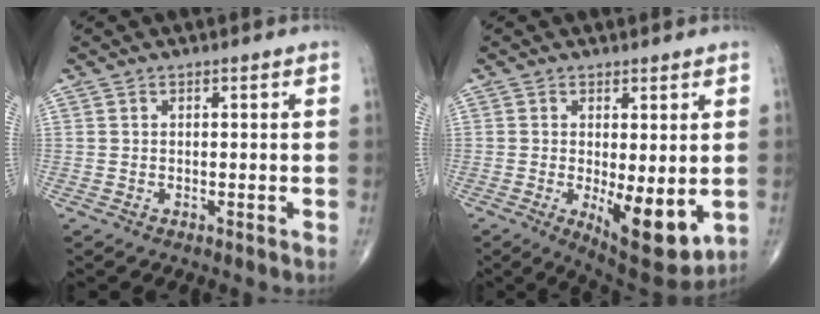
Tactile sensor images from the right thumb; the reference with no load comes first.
{"total": 11.0, "force": [-1.9, 4.0, 10.0], "torque": [-0.133, -0.028, -0.015]}